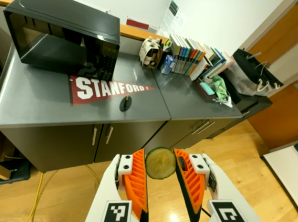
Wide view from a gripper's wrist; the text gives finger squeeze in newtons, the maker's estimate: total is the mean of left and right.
{"total": 5.2, "left": 5.2, "right": 5.2}